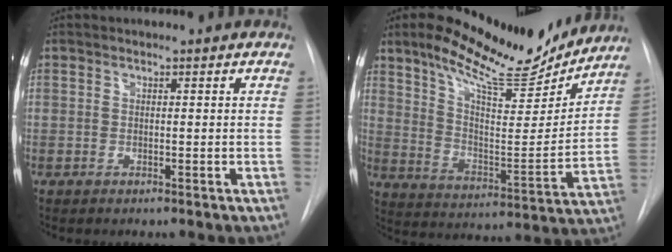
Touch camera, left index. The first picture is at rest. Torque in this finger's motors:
{"motor_torque": [1.04, -1.10, 0.48, 0.14]}